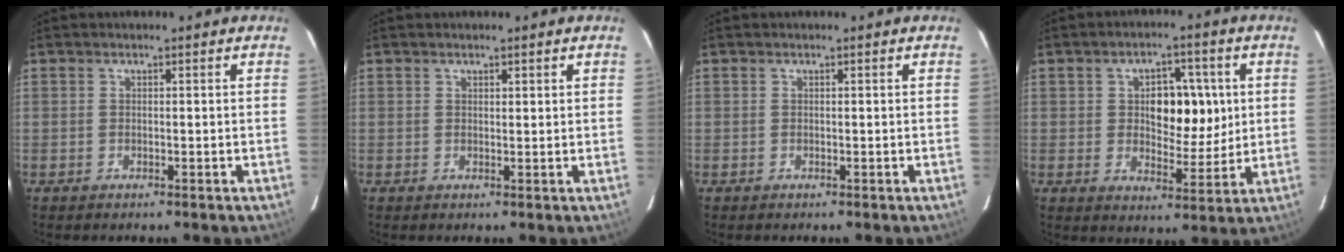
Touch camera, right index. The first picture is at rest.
{"total": 0.8, "force": [0.6, 0.3, 0.4], "torque": [-0.010, 0.002, 0.010]}
{"total": 0.0}
{"total": 8.6, "force": [1.6, 4.7, 7.0], "torque": [-0.098, 0.013, 0.033]}